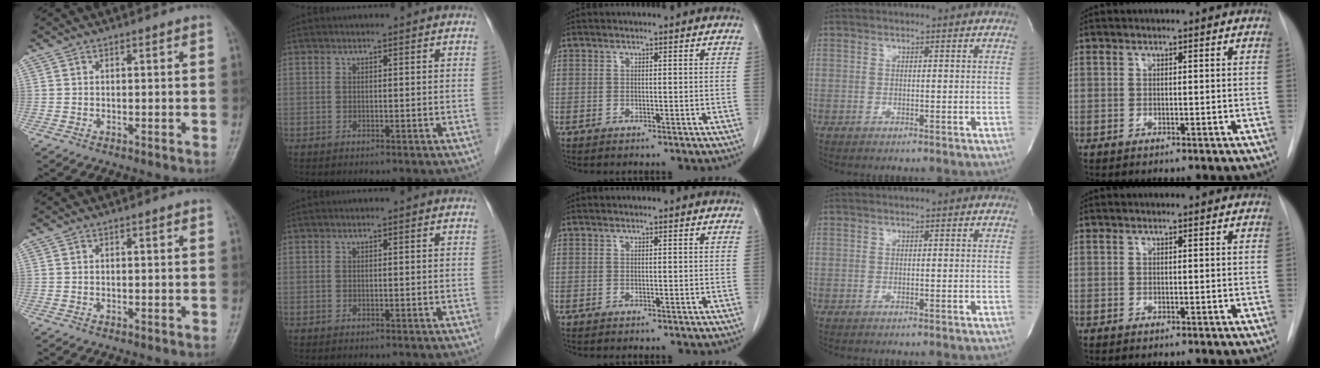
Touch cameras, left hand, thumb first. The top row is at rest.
{}